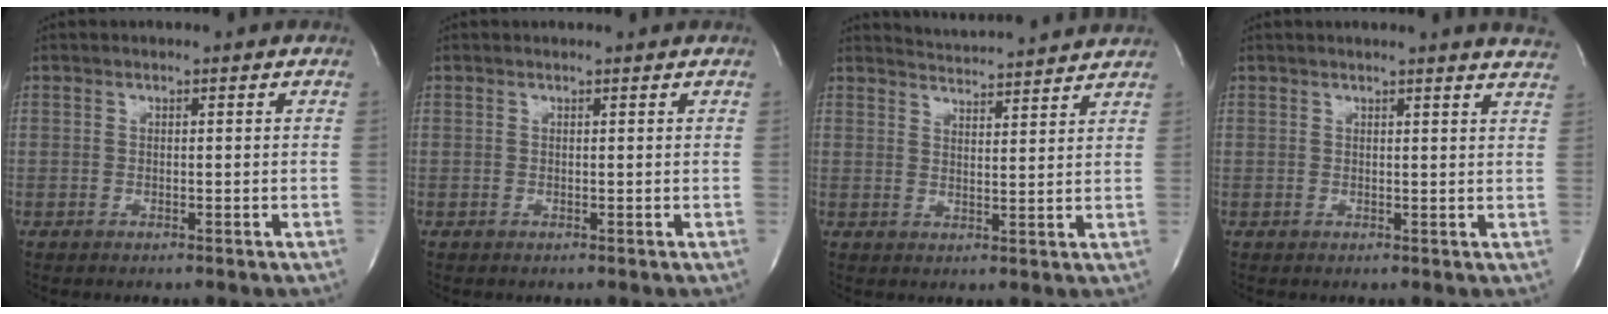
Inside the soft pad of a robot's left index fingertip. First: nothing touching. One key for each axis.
{"total": 1.0, "fx": 1.0, "fy": 0.0, "fz": 0.1, "tx": -0.009, "ty": 0.003, "tz": 0.011}
{"total": 9.4, "fx": 9.3, "fy": -0.2, "fz": 1.5, "tx": -0.033, "ty": 0.008, "tz": 0.121}
{"total": 8.0, "fx": 7.6, "fy": -0.4, "fz": 2.5, "tx": -0.030, "ty": -0.031, "tz": 0.061}